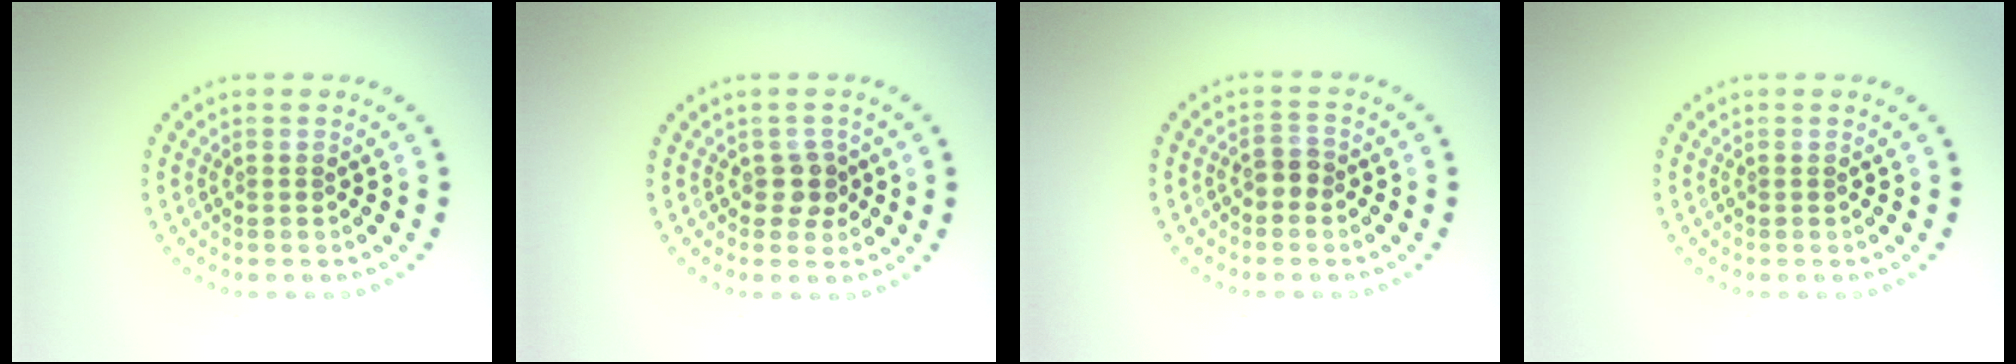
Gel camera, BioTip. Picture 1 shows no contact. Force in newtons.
{"total": 1.7, "press": 1.5, "slide": 0.8}
{"total": 1.3, "press": 1.2, "slide": 0.5}
{"total": 0.0}